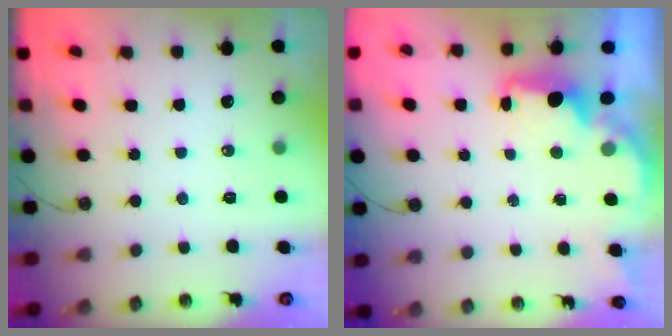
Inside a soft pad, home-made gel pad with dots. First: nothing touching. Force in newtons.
{"total": 2.3, "press": 2.2, "slide": 0.7}